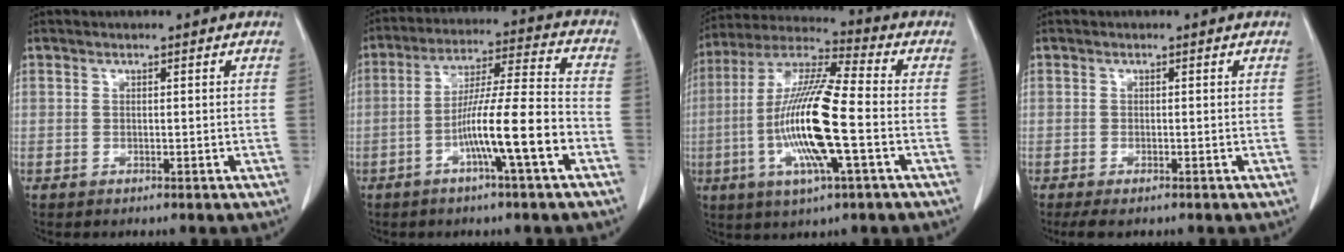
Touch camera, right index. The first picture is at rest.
{"total": 11.0, "force": [-4.2, -0.3, 10.2], "torque": [-0.184, 0.007, -0.076]}
{"total": 16.5, "force": [-3.4, 1.3, 16.1], "torque": [-0.328, -0.009, -0.068]}
{"total": 2.5, "force": [-1.7, 0.8, 1.5], "torque": [-0.027, -0.006, -0.024]}